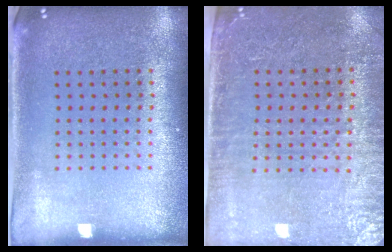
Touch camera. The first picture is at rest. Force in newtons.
{"total": 3.5, "press": 3.1, "slide": 1.7}